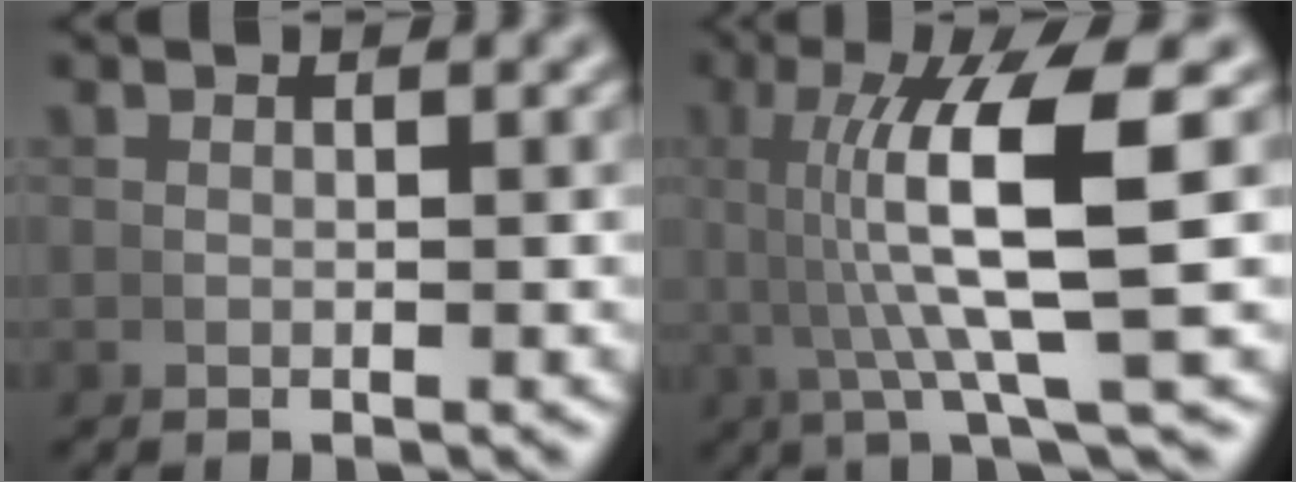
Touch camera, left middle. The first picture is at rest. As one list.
[{"total": 8.7, "force": [1.7, 1.2, 8.5], "torque": [-0.159, 0.006, 0.027]}]